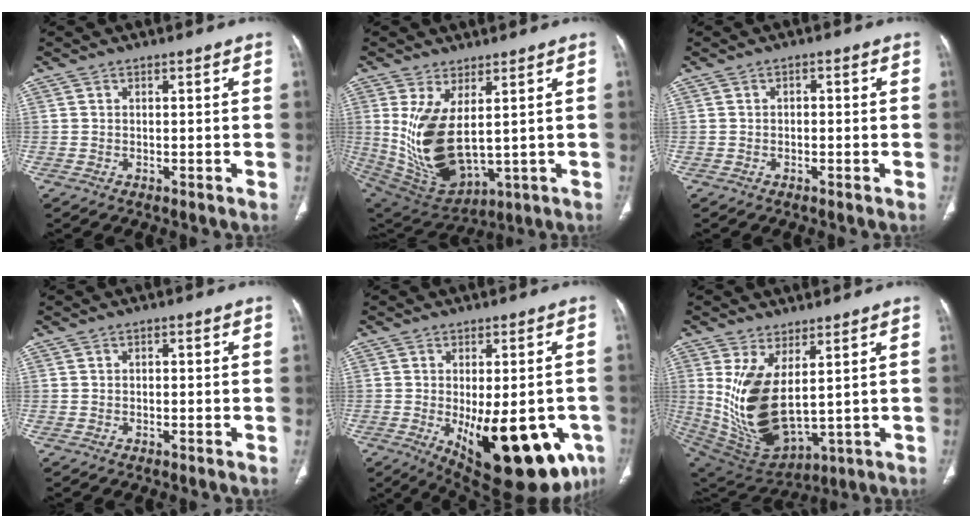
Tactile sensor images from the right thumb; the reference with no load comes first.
{"total": 14.8, "force": [2.0, 7.2, 12.7], "torque": [-0.245, -0.026, 0.071]}
{"total": 1.0, "force": [-0.2, 0.8, 0.6], "torque": [-0.004, 0.005, -0.007]}
{"total": 0.6, "force": [-0.1, 0.5, 0.4], "torque": [-0.003, 0.003, -0.005]}
{"total": 22.0, "force": [-7.3, 9.4, 18.6], "torque": [-0.193, -0.013, -0.074]}
{"total": 15.3, "force": [2.8, 7.4, 13.1], "torque": [-0.249, -0.030, 0.087]}